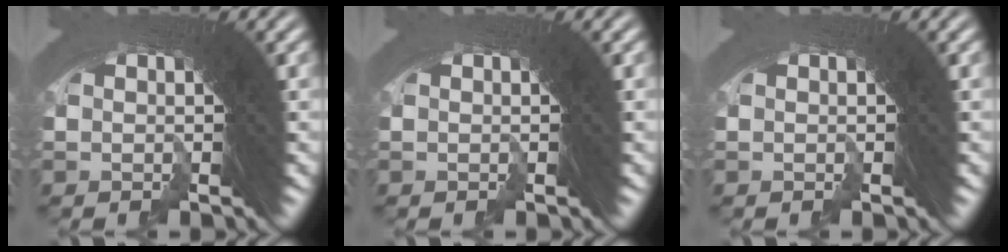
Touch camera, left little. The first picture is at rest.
{"total": 0.0}
{"total": 0.0}